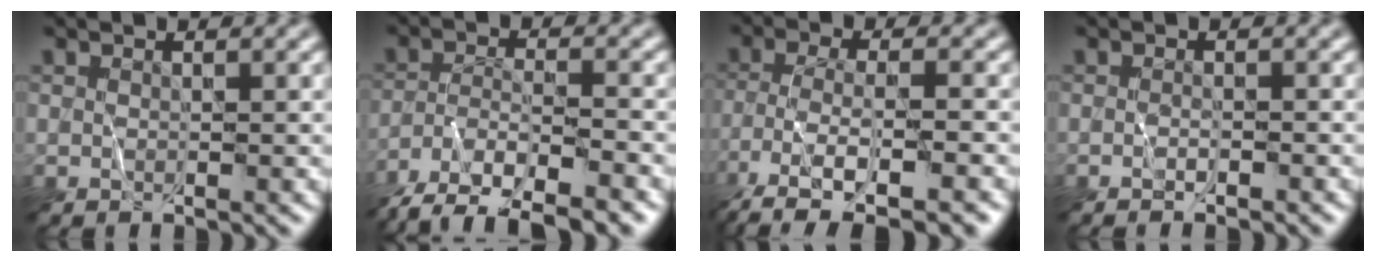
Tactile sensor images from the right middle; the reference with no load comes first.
{"total": 8.6, "force": [-7.1, 2.2, 4.3], "torque": [-0.067, -0.017, -0.123]}
{"total": 8.0, "force": [-5.5, 2.3, 5.3], "torque": [-0.096, 0.002, -0.099]}
{"total": 1.0, "force": [-0.9, 0.0, 0.4], "torque": [0.002, 0.002, -0.016]}